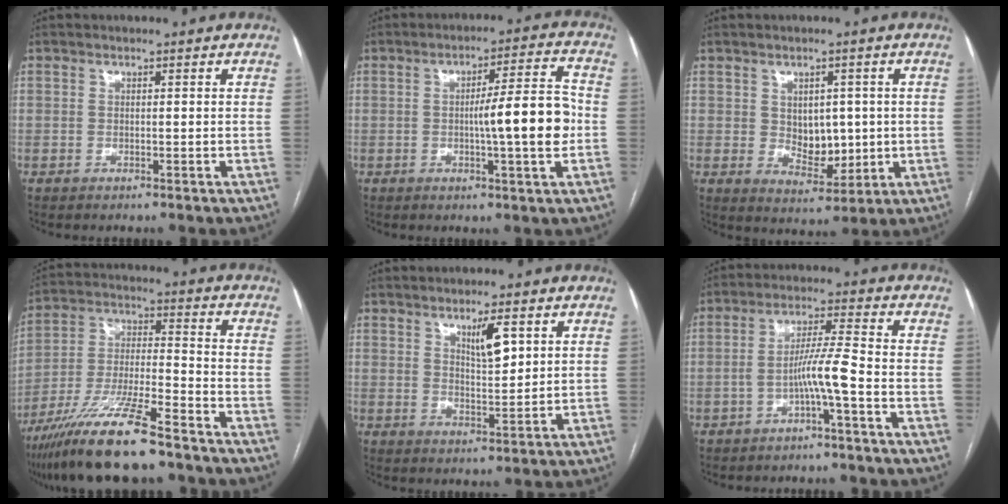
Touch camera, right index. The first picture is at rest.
{"total": 10.0, "force": [-1.1, 0.4, 10.0], "torque": [-0.141, 0.010, -0.020]}
{"total": 6.5, "force": [0.4, 4.1, 5.1], "torque": [-0.074, -0.002, 0.023]}
{"total": 16.4, "force": [-12.4, 1.6, 10.6], "torque": [-0.219, -0.027, -0.224]}
{"total": 4.8, "force": [2.4, 1.1, 4.1], "torque": [-0.071, -0.003, 0.044]}
{"total": 5.6, "force": [-2.3, -0.6, 5.1], "torque": [-0.094, 0.013, -0.042]}